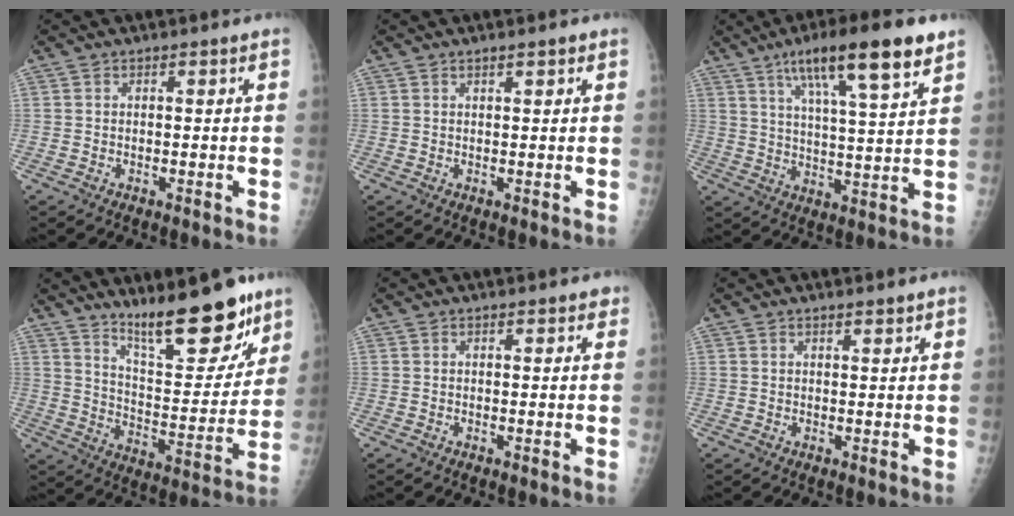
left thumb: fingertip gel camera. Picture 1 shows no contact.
{"total": 1.4, "force": [1.0, 0.3, 1.0], "torque": [-0.013, -0.003, 0.014]}
{"total": 16.0, "force": [9.4, 2.7, 12.6], "torque": [-0.193, -0.029, 0.150]}
{"total": 18.4, "force": [13.6, 5.2, 11.3], "torque": [-0.123, -0.099, 0.222]}
{"total": 1.0, "force": [0.7, 0.5, 0.5], "torque": [-0.002, -0.002, 0.005]}
{"total": 1.3, "force": [1.1, 0.3, 0.7], "torque": [-0.008, -0.007, 0.017]}